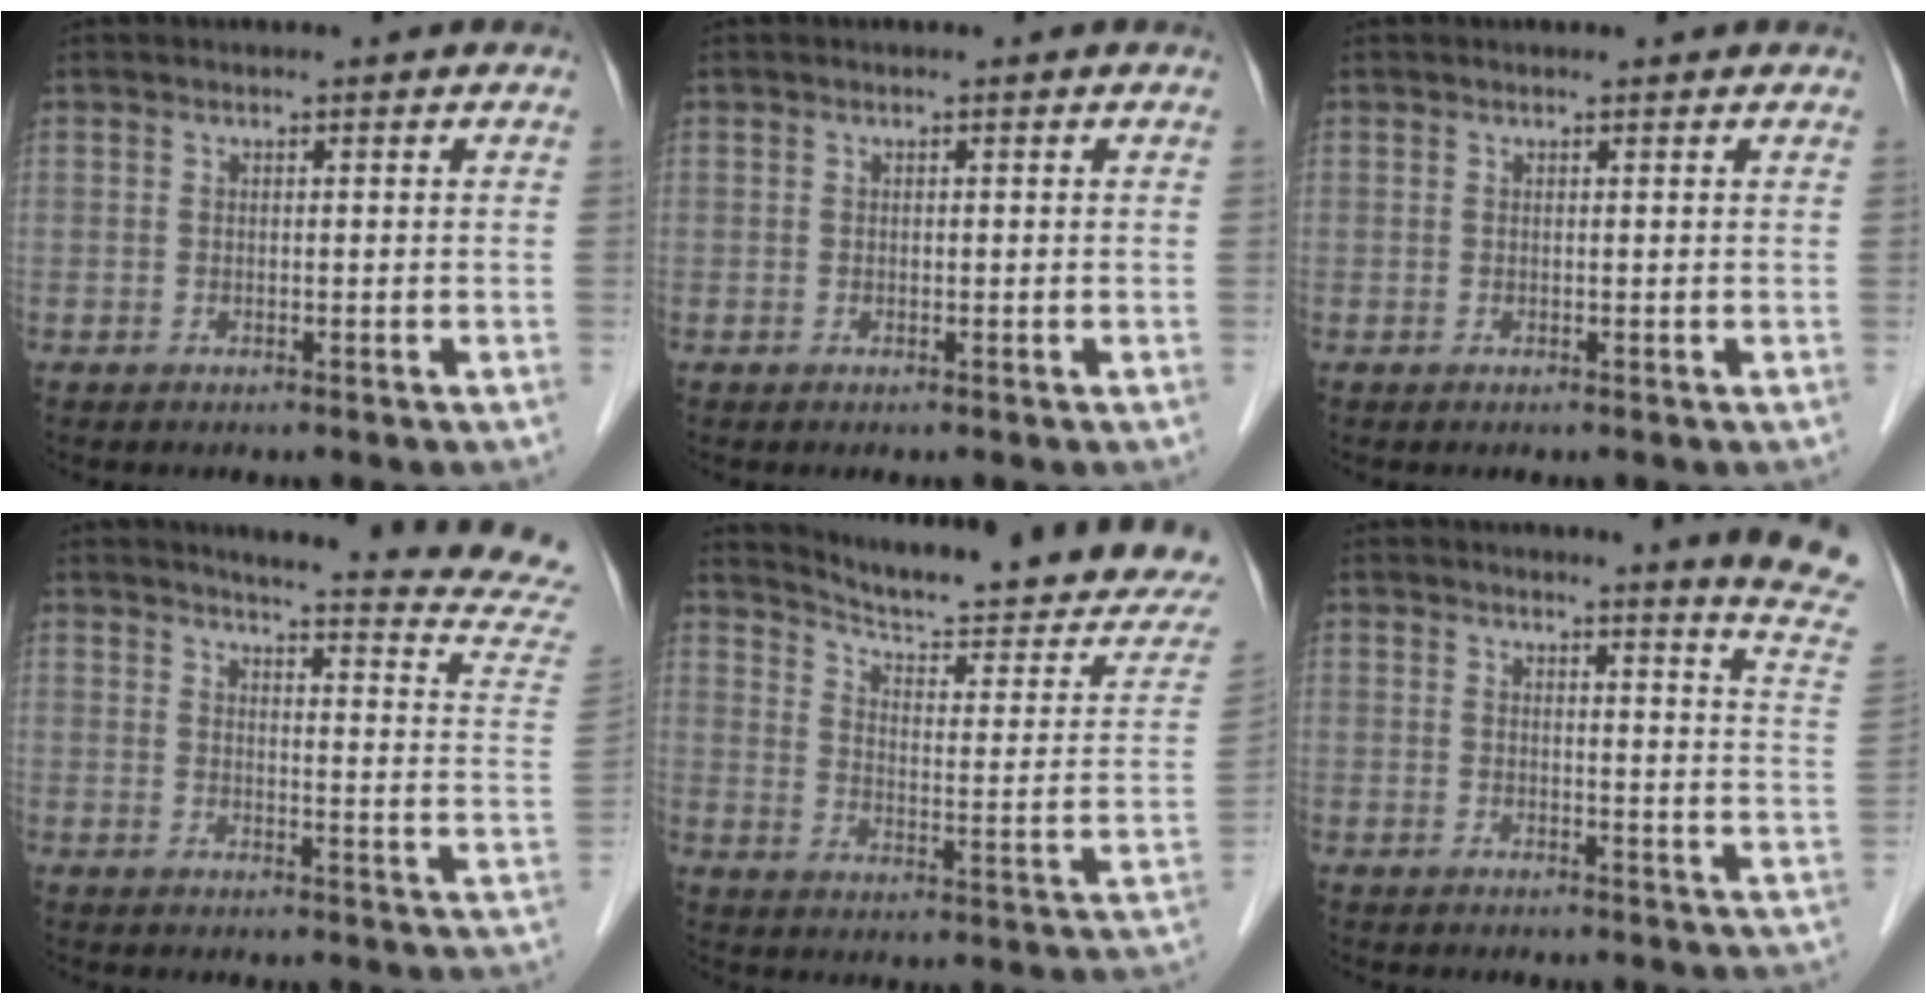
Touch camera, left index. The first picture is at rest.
{"total": 0.0}
{"total": 1.2, "force": [1.2, 0.2, 0.2], "torque": [-0.011, 0.009, 0.012]}
{"total": 18.2, "force": [17.4, -0.3, 5.4], "torque": [-0.060, -0.110, 0.178]}
{"total": 21.4, "force": [19.8, 0.8, 7.9], "torque": [-0.116, -0.076, 0.255]}
{"total": 9.8, "force": [9.1, -1.7, 3.3], "torque": [-0.034, -0.086, 0.080]}